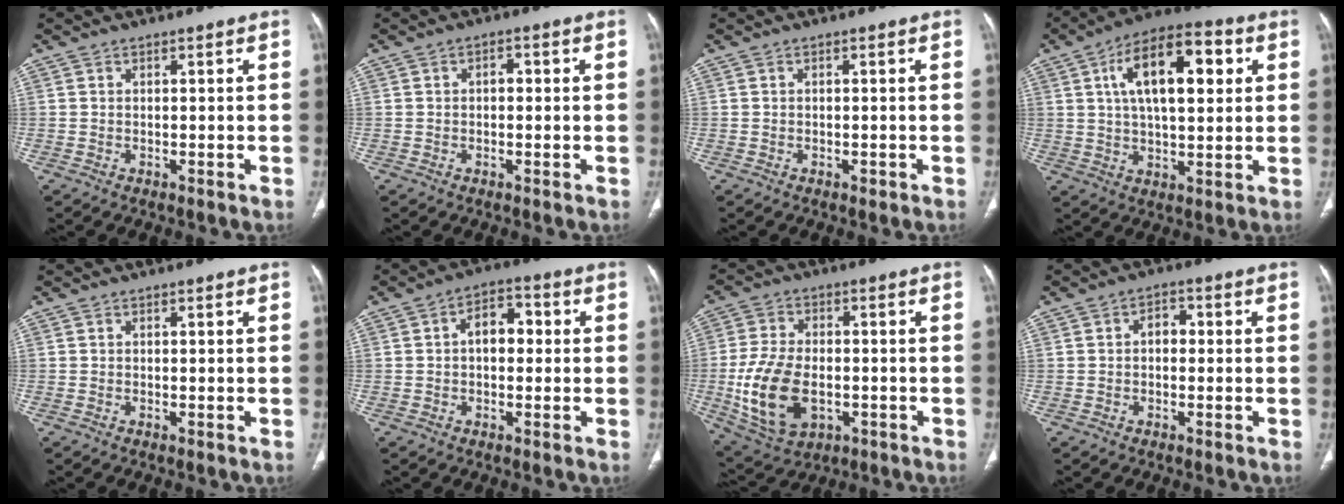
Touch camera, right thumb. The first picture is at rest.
{"total": 1.9, "force": [0.1, 1.2, 1.4], "torque": [-0.018, 0.009, -0.002]}
{"total": 0.7, "force": [-0.3, 0.4, 0.5], "torque": [-0.006, 0.000, -0.004]}
{"total": 16.6, "force": [4.8, 7.6, 14.0], "torque": [-0.209, 0.009, 0.073]}
{"total": 0.0}
{"total": 6.7, "force": [0.5, 4.3, 5.1], "torque": [-0.060, 0.023, -0.001]}
{"total": 14.8, "force": [-2.9, 9.1, 11.3], "torque": [-0.215, 0.002, -0.039]}
{"total": 2.5, "force": [-0.1, 1.8, 1.7], "torque": [-0.017, 0.011, -0.006]}